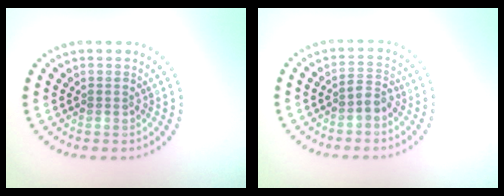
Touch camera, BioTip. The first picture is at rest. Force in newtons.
{"total": 1.5, "press": 1.3, "slide": 0.7}